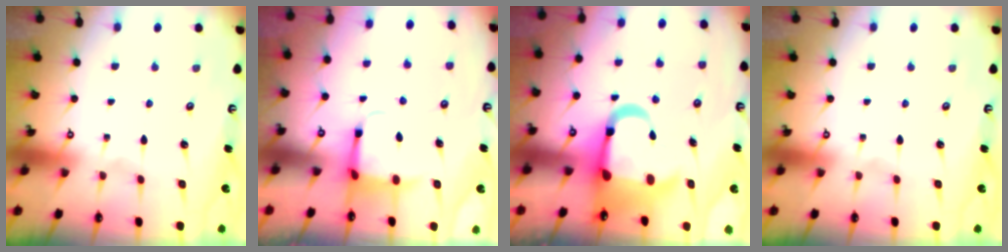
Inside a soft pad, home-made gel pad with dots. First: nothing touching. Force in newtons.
{"total": 3.8, "press": 3.6, "slide": 1.0}
{"total": 11.9, "press": 11.8, "slide": 1.7}
{"total": 0.0}